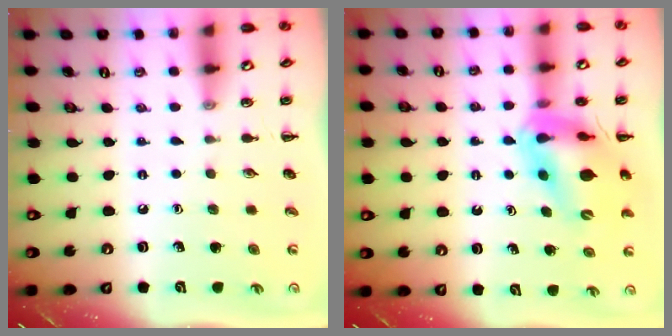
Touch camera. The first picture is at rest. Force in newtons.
{"total": 14.5, "press": 13.9, "slide": 4.2}